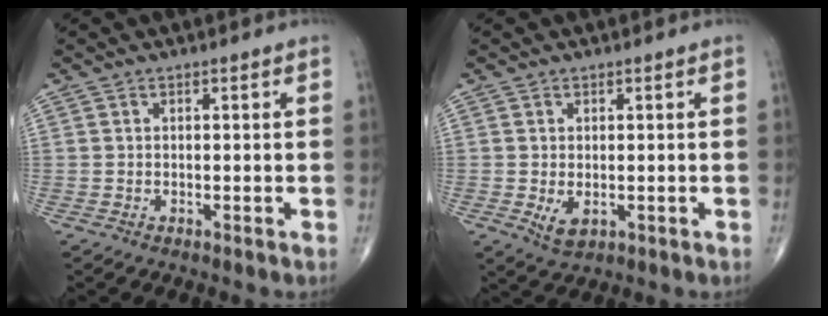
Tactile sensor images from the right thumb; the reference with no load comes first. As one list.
[{"total": 3.2, "force": [-0.5, 1.9, 2.5], "torque": [-0.037, -0.007, 0.001]}]